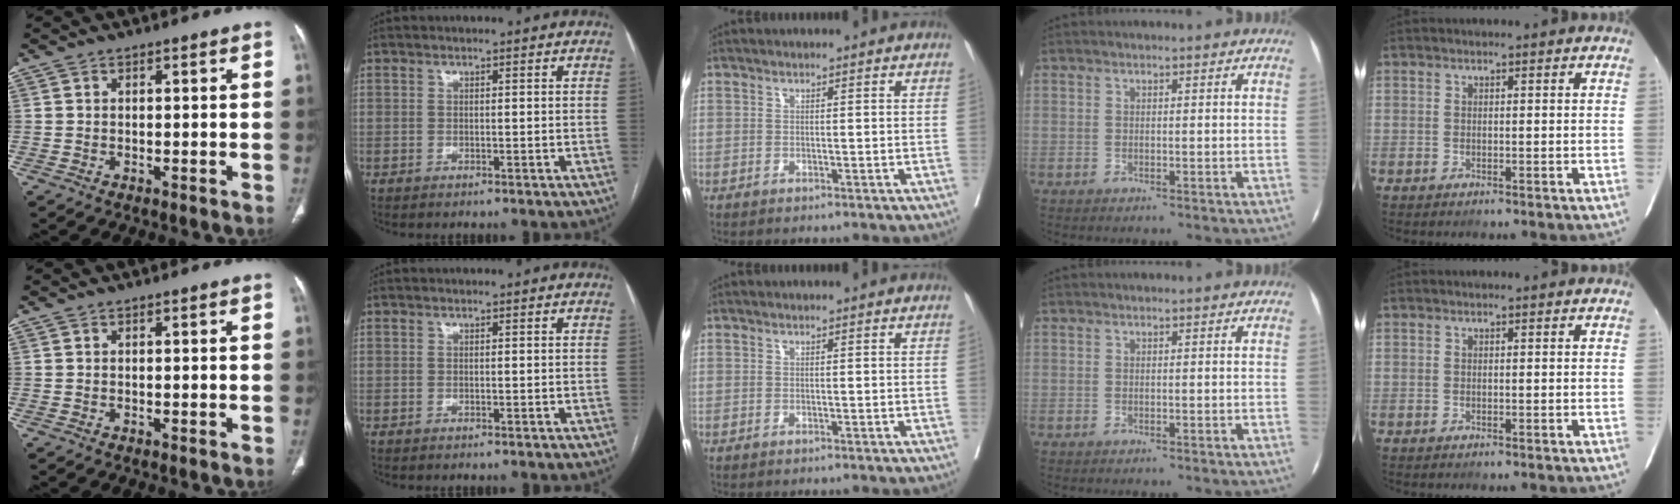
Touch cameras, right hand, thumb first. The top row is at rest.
{}